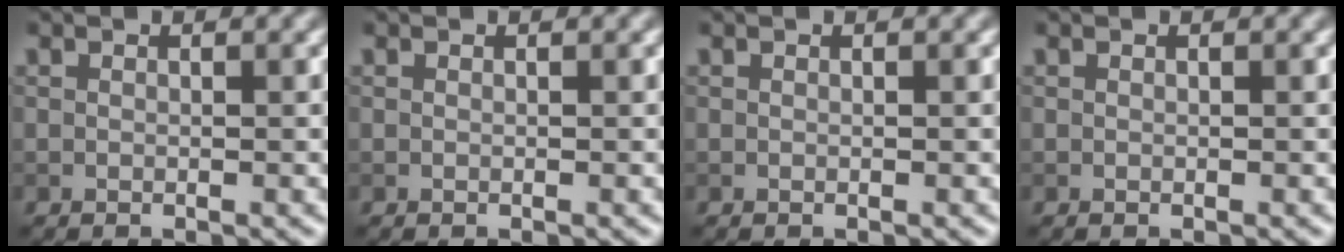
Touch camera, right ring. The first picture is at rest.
{"total": 0.0}
{"total": 0.0}
{"total": 0.0}